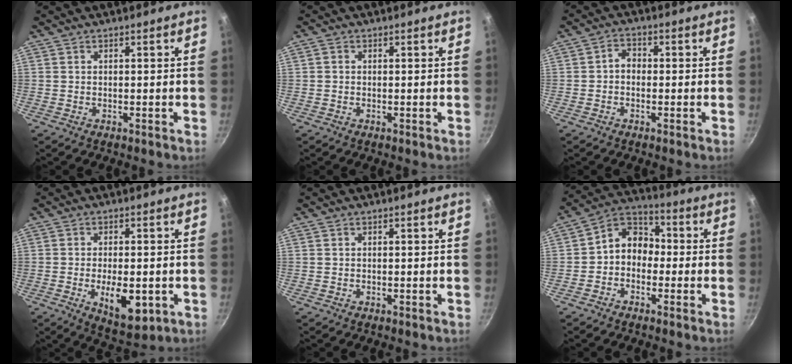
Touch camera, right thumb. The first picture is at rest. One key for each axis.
{"total": 0.7, "fx": -0.1, "fy": 0.6, "fz": 0.3, "tx": -0.004, "ty": 0.003, "tz": -0.003}
{"total": 3.0, "fx": -0.4, "fy": 2.4, "fz": 1.7, "tx": -0.018, "ty": 0.012, "tz": -0.015}
{"total": 9.7, "fx": -2.4, "fy": 4.7, "fz": 8.1, "tx": -0.109, "ty": -0.003, "tz": -0.023}
{"total": 0.0}
{"total": 8.2, "fx": -1.2, "fy": 6.7, "fz": 4.7, "tx": -0.037, "ty": 0.039, "tz": -0.044}